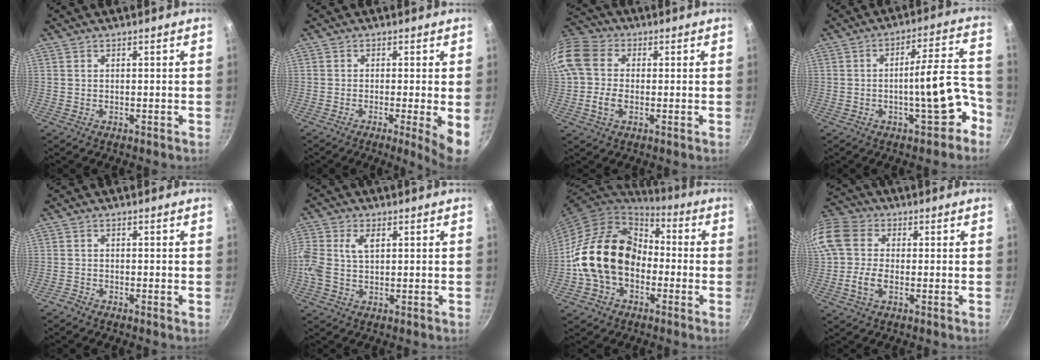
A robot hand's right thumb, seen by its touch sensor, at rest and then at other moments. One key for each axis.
{"total": 6.1, "fx": -1.2, "fy": 0.5, "fz": 5.9, "tx": -0.082, "ty": -0.008, "tz": -0.019}
{"total": 11.7, "fx": -0.5, "fy": 8.9, "fz": 7.5, "tx": -0.151, "ty": 0.020, "tz": -0.024}
{"total": 12.1, "fx": -5.2, "fy": 3.9, "fz": 10.2, "tx": -0.107, "ty": 0.063, "tz": -0.069}
{"total": 1.1, "fx": -1.0, "fy": 0.2, "fz": 0.4, "tx": -0.017, "ty": 0.006, "tz": -0.029}
{"total": 6.8, "fx": 1.0, "fy": 4.0, "fz": 5.4, "tx": -0.116, "ty": 0.014, "tz": 0.013}
{"total": 18.7, "fx": -2.7, "fy": 14.1, "fz": 12.0, "tx": -0.186, "ty": 0.054, "tz": -0.059}
{"total": 11.8, "fx": -0.9, "fy": 8.8, "fz": 7.9, "tx": -0.163, "ty": 0.024, "tz": -0.031}